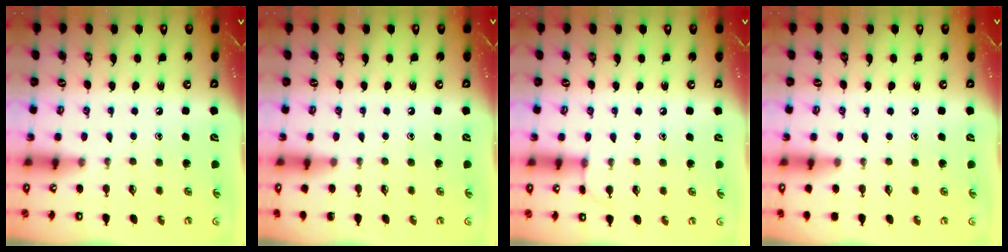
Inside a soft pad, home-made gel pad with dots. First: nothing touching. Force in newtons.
{"total": 0.0}
{"total": 4.3, "press": 4.3, "slide": 0.2}
{"total": 2.5, "press": 2.4, "slide": 0.4}